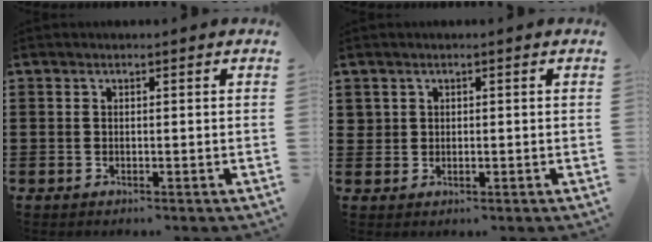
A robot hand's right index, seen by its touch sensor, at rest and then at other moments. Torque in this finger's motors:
{"motor_torque": [-0.23, 0.28, 0.02, 0.01]}